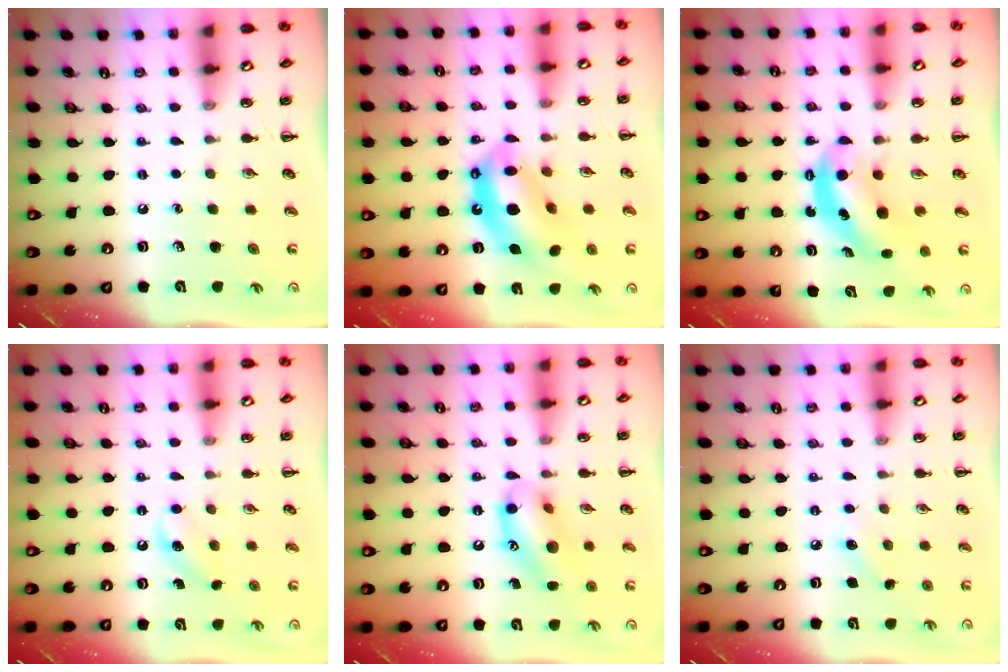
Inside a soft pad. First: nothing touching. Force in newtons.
{"total": 14.2, "press": 13.7, "slide": 4.0}
{"total": 6.2, "press": 6.2, "slide": 0.4}
{"total": 7.8, "press": 7.7, "slide": 1.5}
{"total": 14.2, "press": 14.0, "slide": 2.1}
{"total": 6.3, "press": 6.1, "slide": 1.7}